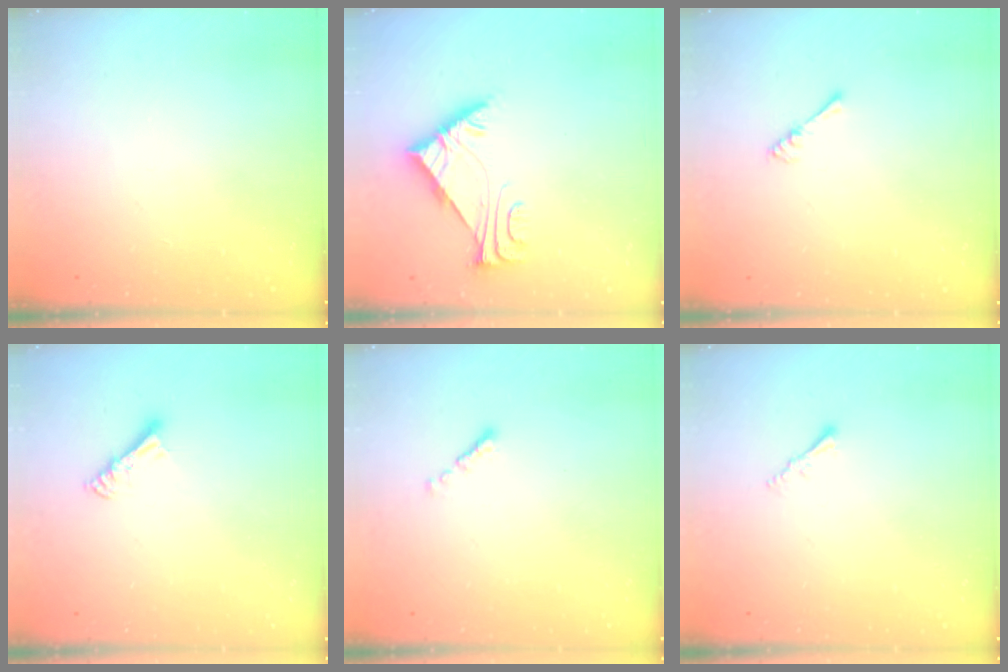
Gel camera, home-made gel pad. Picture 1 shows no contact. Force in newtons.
{"total": 5.7, "press": 5.7, "slide": 0.6}
{"total": 2.4, "press": 2.4, "slide": 0.5}
{"total": 4.9, "press": 4.8, "slide": 0.4}
{"total": 0.0}
{"total": 1.5, "press": 1.5, "slide": 0.4}